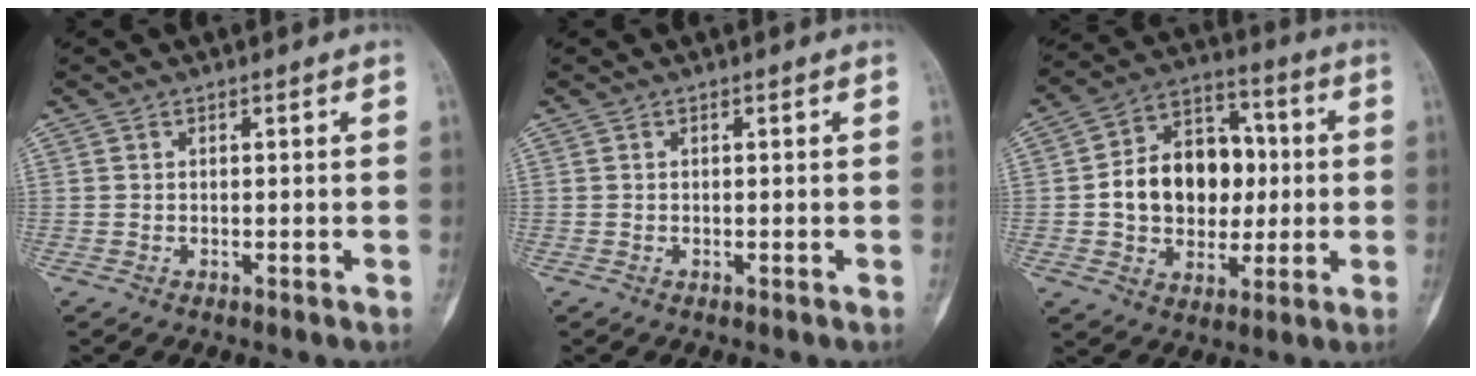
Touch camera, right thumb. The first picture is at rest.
{"total": 0.0}
{"total": 17.0, "force": [0.3, 12.7, 11.3], "torque": [-0.139, 0.030, 0.007]}